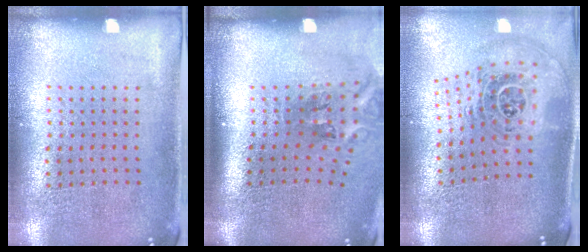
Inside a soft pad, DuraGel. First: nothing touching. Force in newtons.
{"total": 2.1, "press": 1.3, "slide": 1.6}
{"total": 1.7, "press": 1.4, "slide": 1.0}